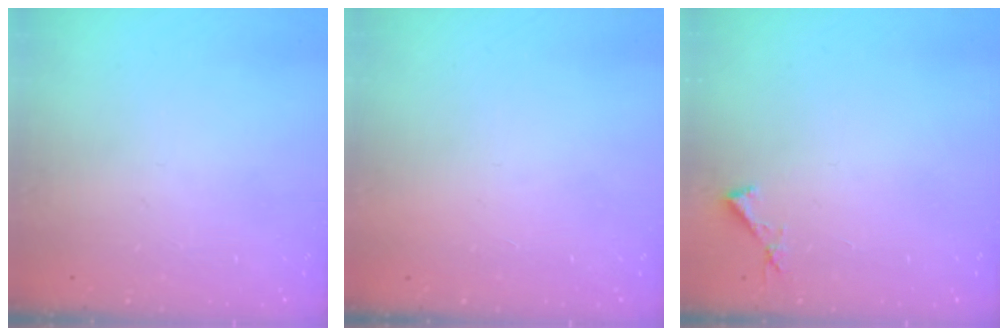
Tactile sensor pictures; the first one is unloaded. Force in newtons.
{"total": 1.5, "press": 1.5, "slide": 0.1}
{"total": 3.6, "press": 3.6, "slide": 0.3}